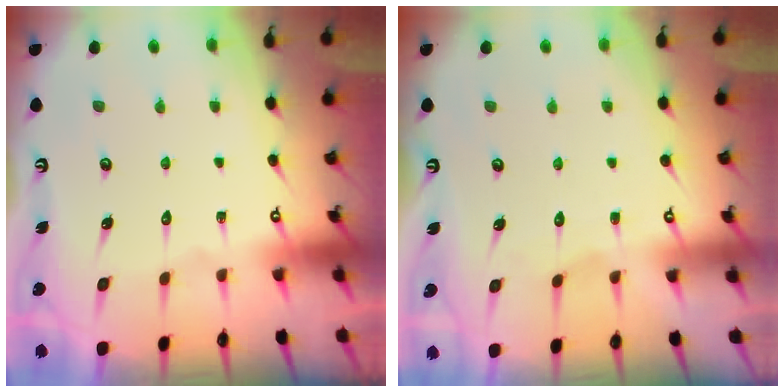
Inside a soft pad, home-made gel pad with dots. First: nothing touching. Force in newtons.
{"total": 3.3, "press": 3.3, "slide": 0.4}